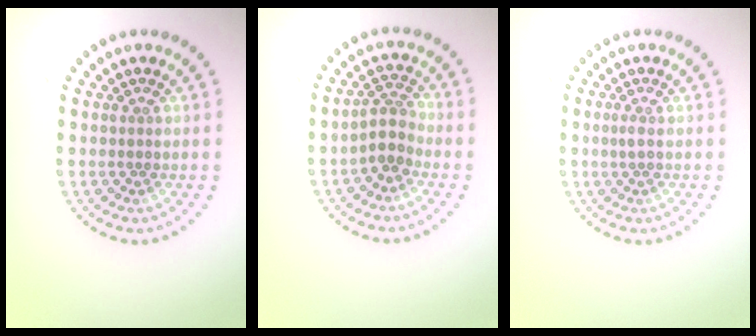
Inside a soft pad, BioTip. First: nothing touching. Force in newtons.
{"total": 2.3, "press": 1.8, "slide": 1.5}
{"total": 0.6, "press": 0.5, "slide": 0.2}